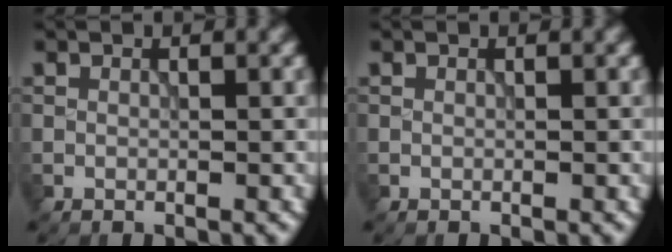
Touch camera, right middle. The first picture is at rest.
{"total": 0.0}